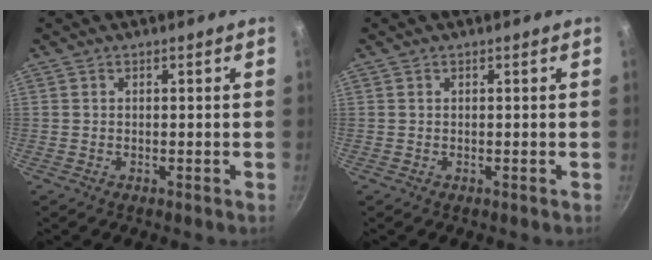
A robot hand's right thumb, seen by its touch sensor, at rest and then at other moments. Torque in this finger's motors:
{"motor_torque": [0.27, -0.05, -0.38, 0.28, 0.02]}